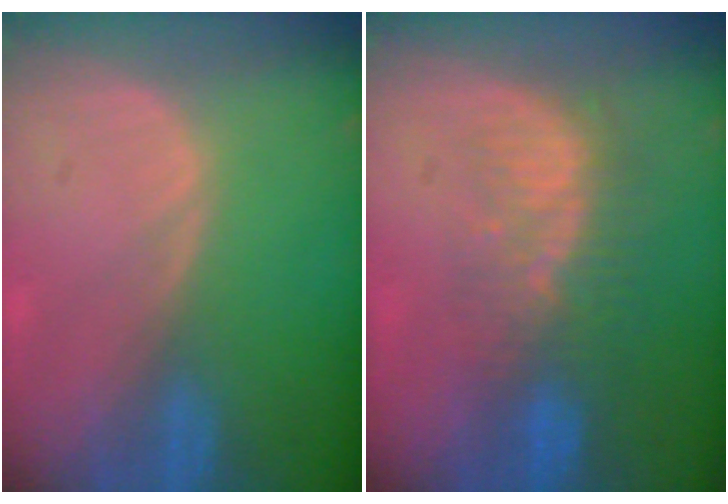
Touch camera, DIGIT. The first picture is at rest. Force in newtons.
{"total": 8.1, "press": 7.1, "slide": 3.9}